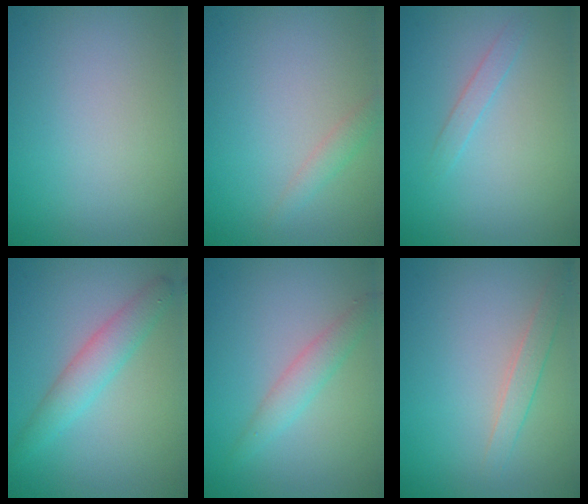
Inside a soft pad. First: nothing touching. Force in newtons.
{"total": 1.3, "press": 1.3, "slide": 0.1}
{"total": 1.2, "press": 1.2, "slide": 0.1}
{"total": 3.1, "press": 3.1, "slide": 0.1}
{"total": 2.2, "press": 2.2, "slide": 0.1}
{"total": 1.7, "press": 1.7, "slide": 0.1}